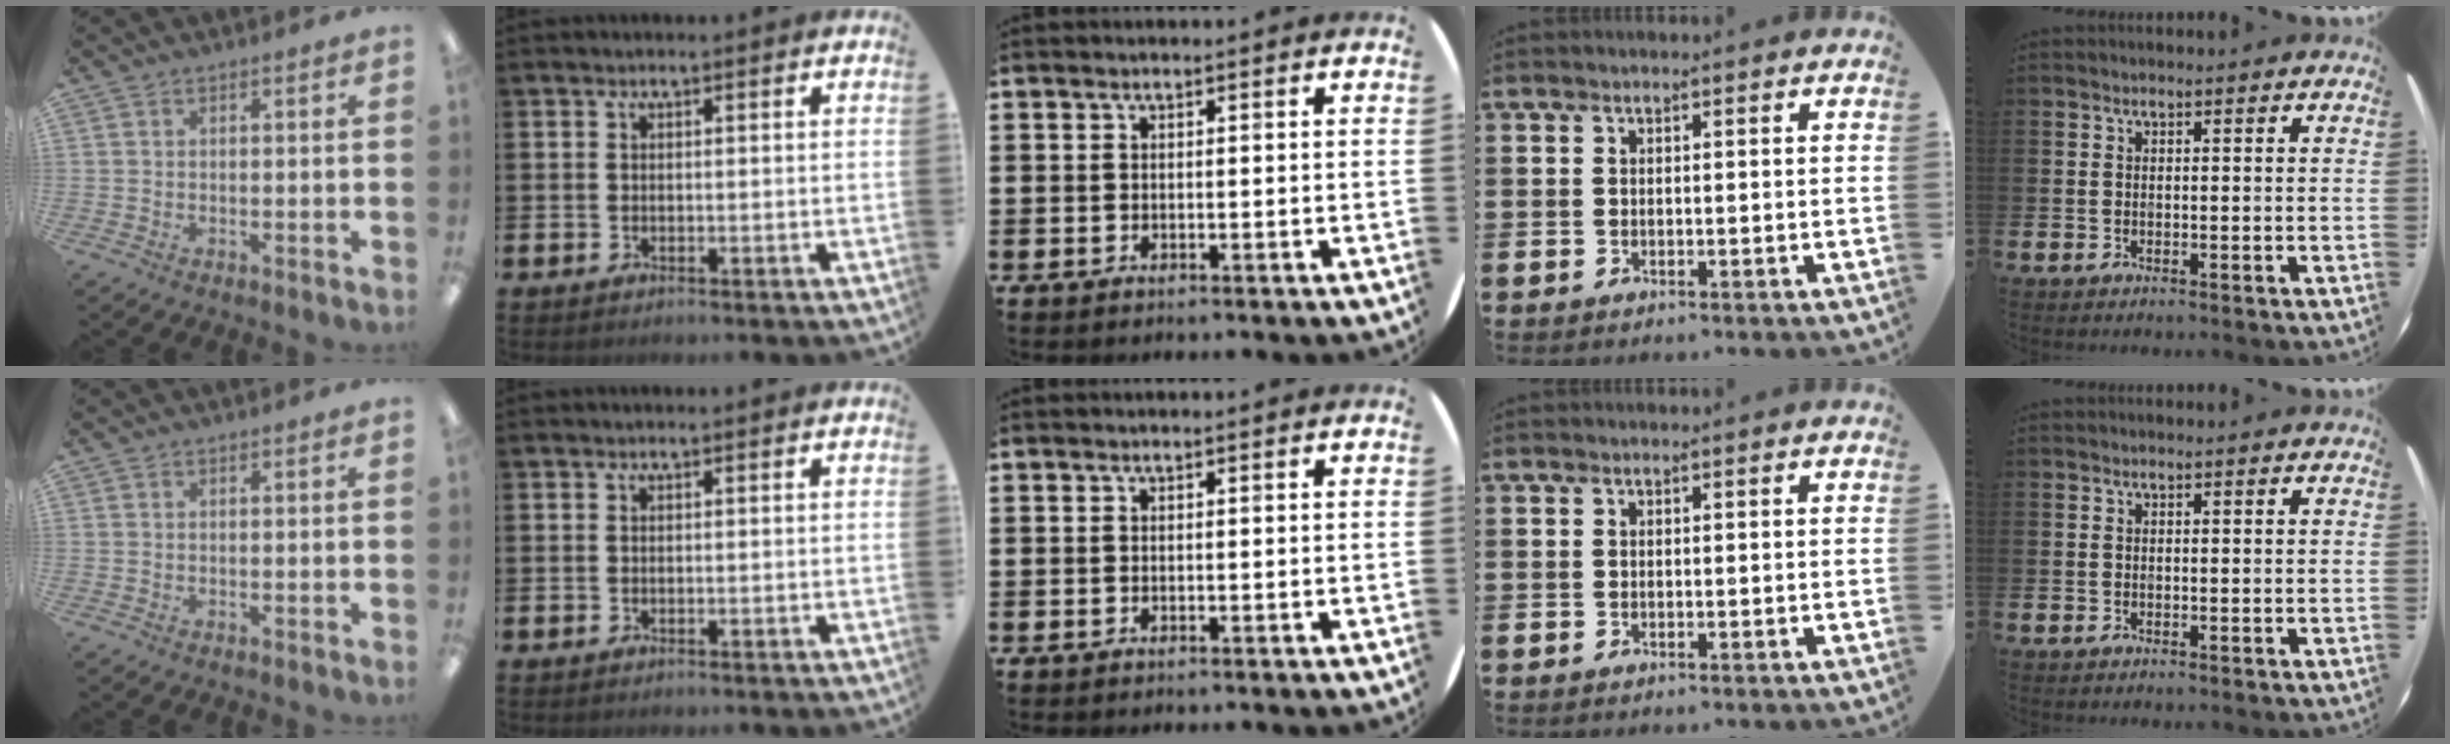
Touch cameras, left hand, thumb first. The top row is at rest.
{}